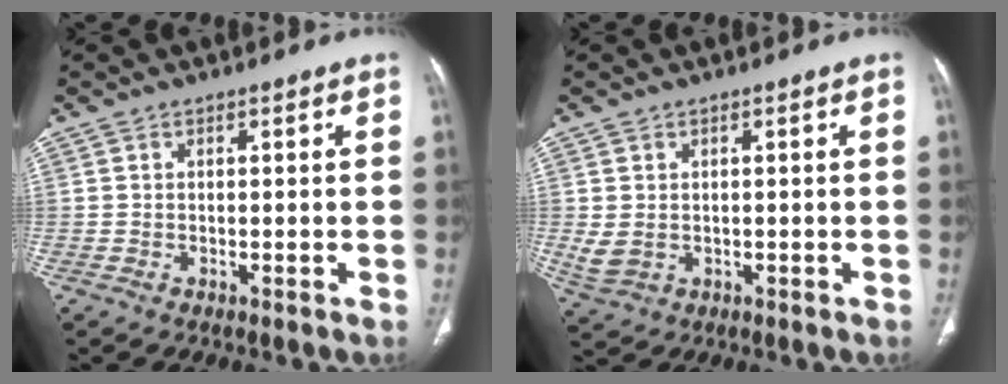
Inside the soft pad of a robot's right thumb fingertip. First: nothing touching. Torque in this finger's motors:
{"motor_torque": [-0.35, 0.46, -0.11, -0.22, 0.00]}